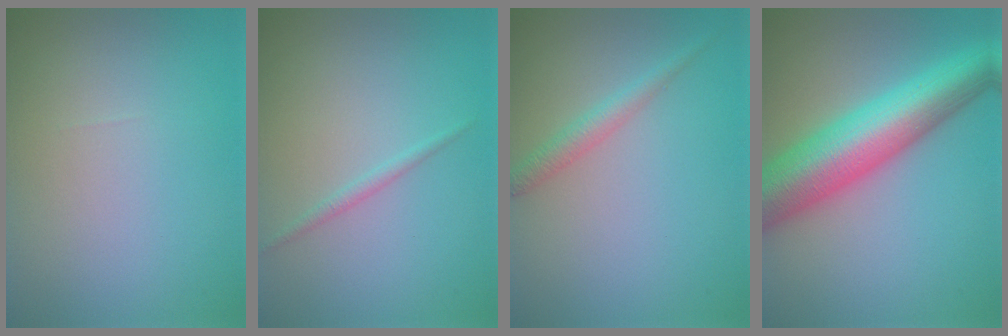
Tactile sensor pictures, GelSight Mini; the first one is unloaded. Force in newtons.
{"total": 0.9, "press": 0.9, "slide": 0.0}
{"total": 1.8, "press": 1.8, "slide": 0.0}
{"total": 10.4, "press": 10.4, "slide": 0.2}